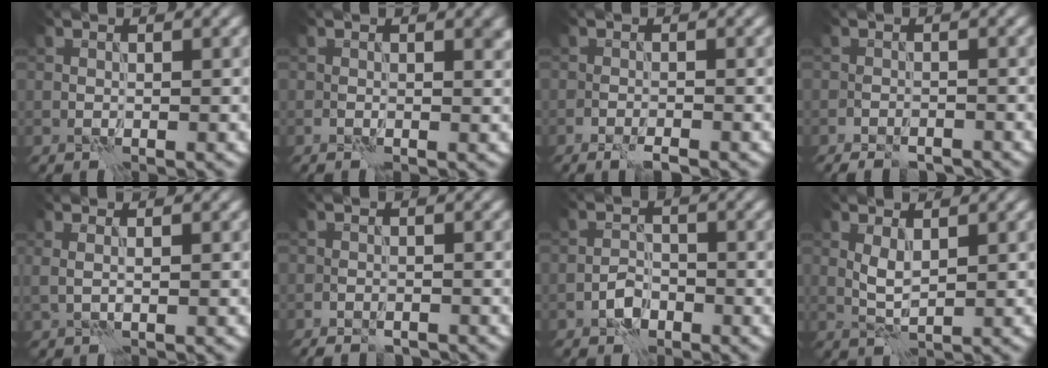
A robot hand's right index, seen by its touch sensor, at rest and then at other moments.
{"total": 1.2, "force": [0.4, 0.6, 0.9], "torque": [-0.007, -0.005, 0.006]}
{"total": 1.4, "force": [-1.1, 0.0, 0.9], "torque": [-0.017, -0.003, -0.022]}
{"total": 2.7, "force": [-2.4, 1.0, 0.9], "torque": [-0.012, 0.003, -0.034]}
{"total": 1.1, "force": [0.3, 0.3, 1.0], "torque": [-0.018, -0.006, 0.000]}
{"total": 2.2, "force": [-1.9, 0.6, 0.7], "torque": [-0.013, 0.004, -0.026]}
{"total": 2.1, "force": [-1.4, 1.3, 1.1], "torque": [-0.015, 0.008, -0.028]}
{"total": 1.7, "force": [0.5, 0.6, 1.5], "torque": [-0.039, 0.001, 0.014]}